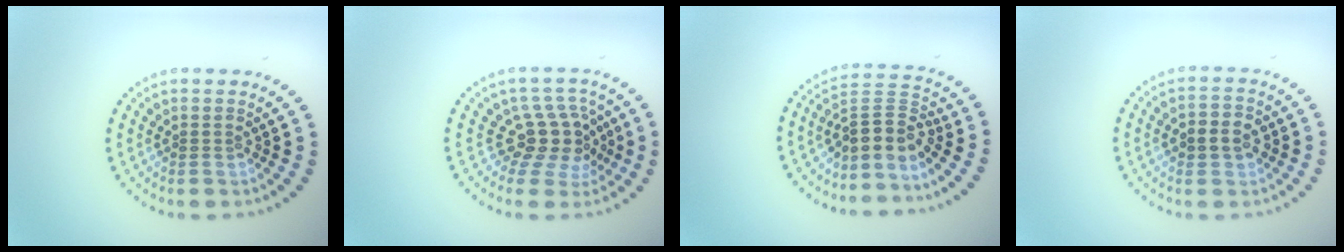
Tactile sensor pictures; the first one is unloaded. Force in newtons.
{"total": 3.8, "press": 2.8, "slide": 2.5}
{"total": 3.4, "press": 2.6, "slide": 2.2}
{"total": 2.7, "press": 2.7, "slide": 0.4}